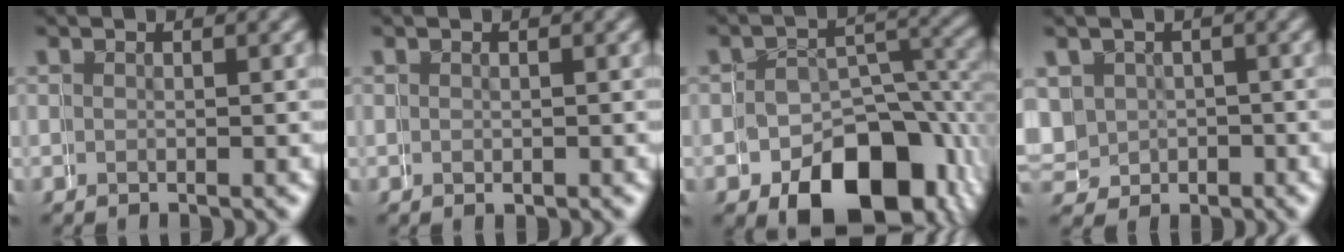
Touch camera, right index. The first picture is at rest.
{"total": 0.5, "force": [-0.3, 0.4, 0.3], "torque": [-0.002, -0.003, -0.004]}
{"total": 10.1, "force": [-4.7, 6.8, 5.9], "torque": [-0.076, -0.026, -0.063]}
{"total": 4.3, "force": [0.6, 4.3, -0.3], "torque": [0.002, -0.008, 0.008]}